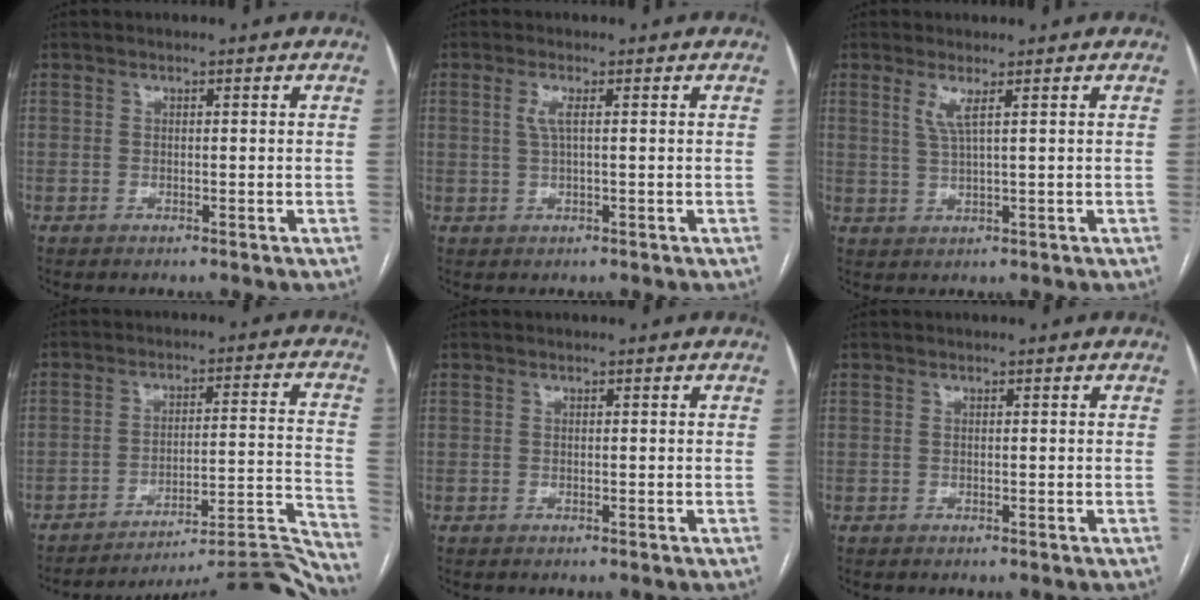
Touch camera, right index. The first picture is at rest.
{"total": 2.1, "force": [0.5, 0.3, 2.0], "torque": [-0.049, 0.003, 0.010]}
{"total": 2.7, "force": [1.3, -0.2, 2.4], "torque": [-0.055, -0.004, 0.028]}
{"total": 21.6, "force": [-21.0, -1.3, 4.5], "torque": [0.009, 0.030, -0.277]}
{"total": 0.0}
{"total": 0.0}